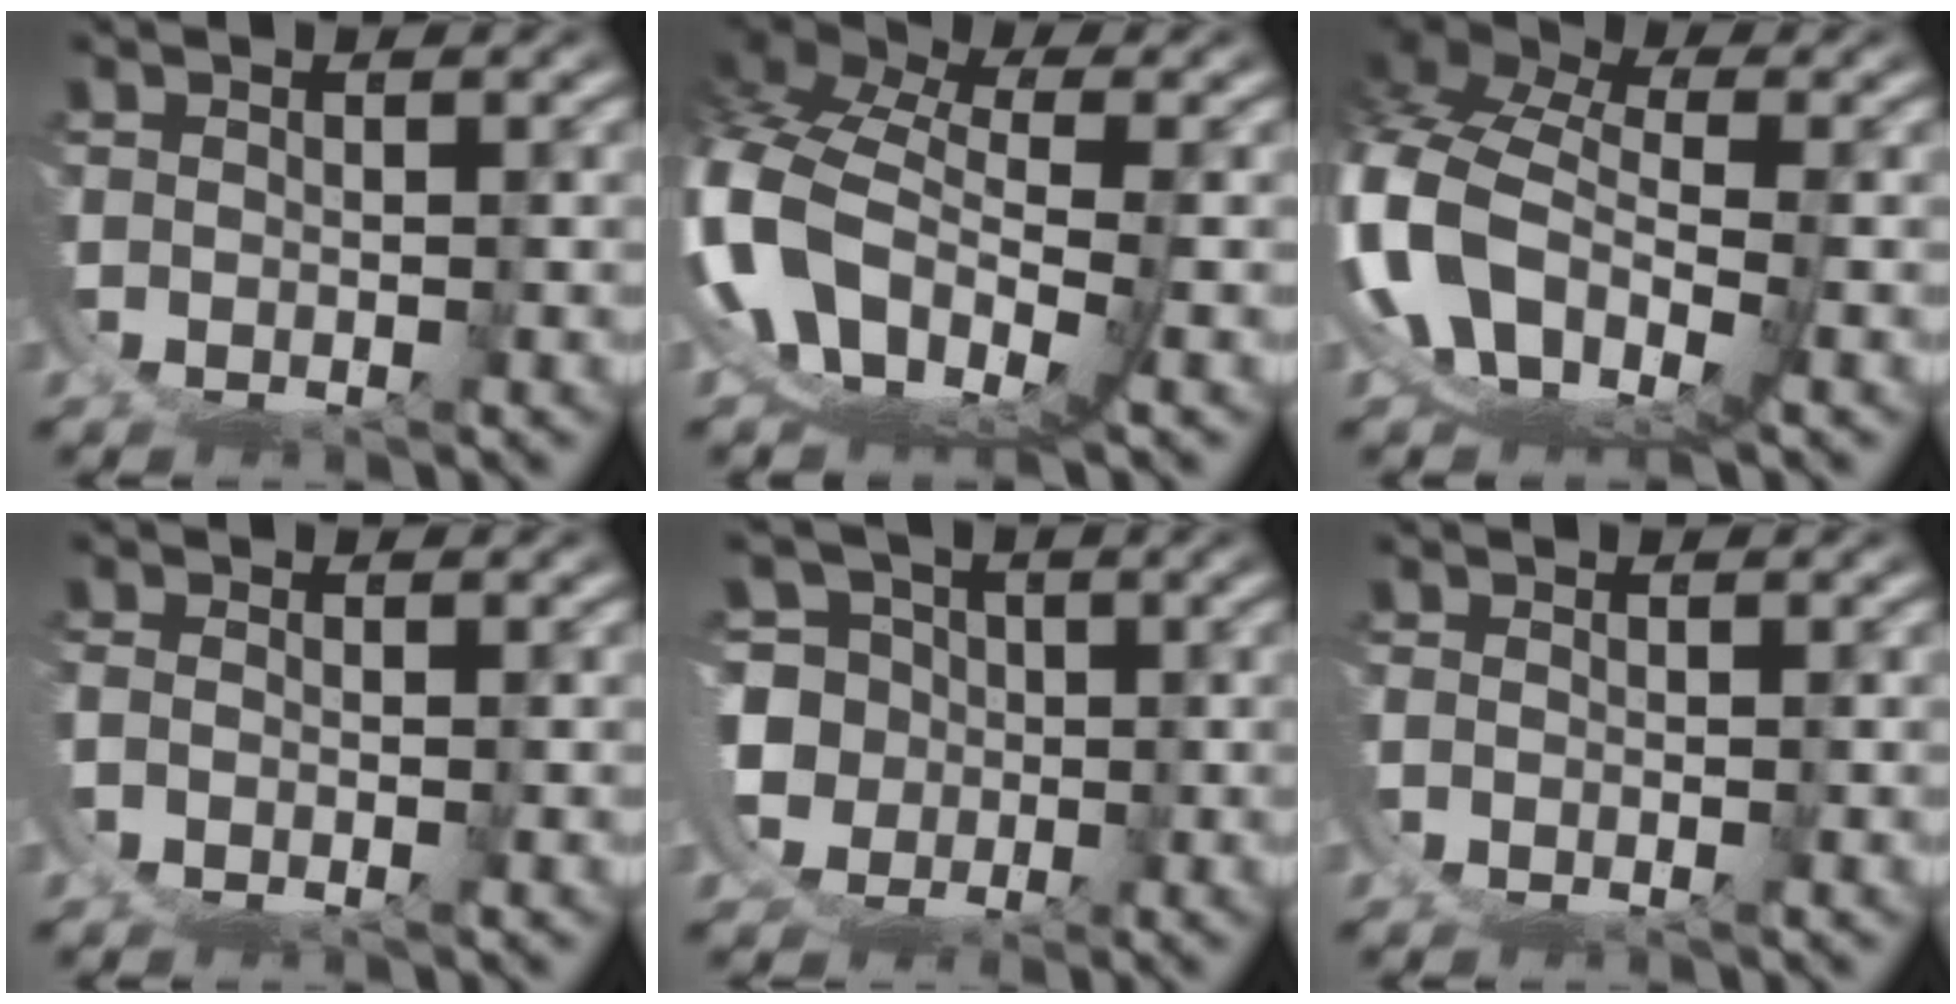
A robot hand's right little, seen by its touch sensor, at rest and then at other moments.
{"total": 8.3, "force": [0.7, 5.5, 6.1], "torque": [-0.153, -0.016, 0.012]}
{"total": 9.7, "force": [0.6, 7.1, 6.6], "torque": [-0.163, -0.020, 0.009]}
{"total": 1.6, "force": [-0.7, 1.0, 1.0], "torque": [-0.022, -0.010, -0.009]}
{"total": 9.3, "force": [1.4, 9.0, 2.1], "torque": [-0.067, -0.039, 0.028]}
{"total": 1.0, "force": [-0.7, 0.5, 0.6], "torque": [-0.013, -0.008, -0.008]}